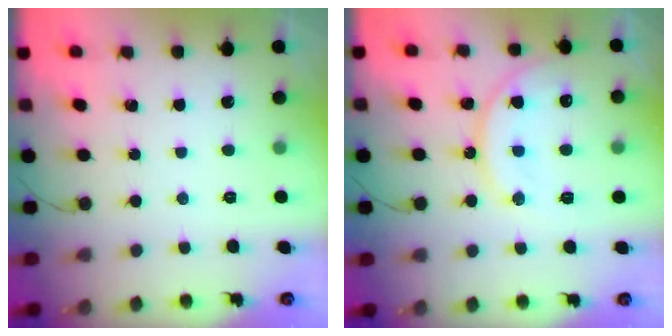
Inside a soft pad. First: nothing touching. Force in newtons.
{"total": 12.4, "press": 12.4, "slide": 1.0}